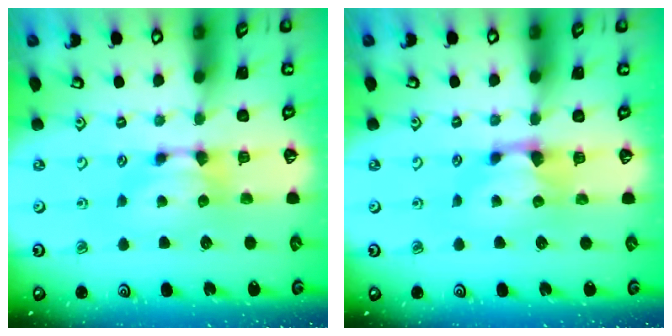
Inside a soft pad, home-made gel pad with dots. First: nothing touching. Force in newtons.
{"total": 0.6, "press": 0.0, "slide": 0.6}